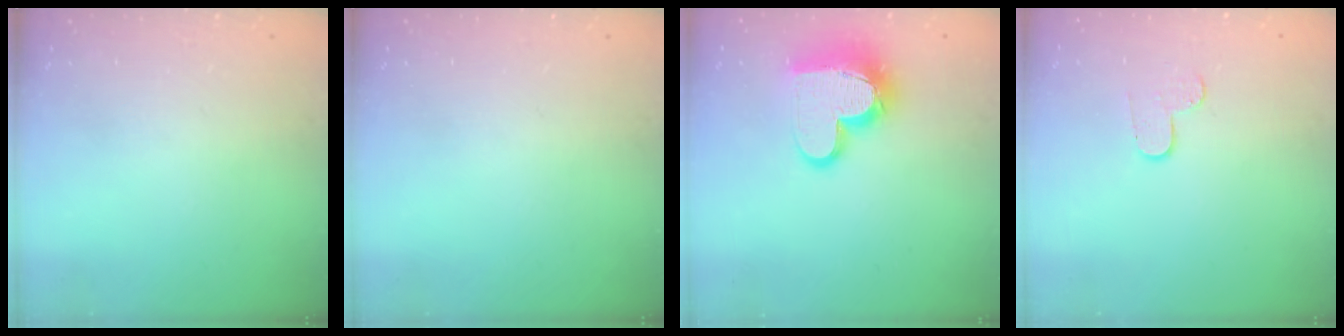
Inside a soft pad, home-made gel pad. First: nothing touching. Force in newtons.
{"total": 0.0}
{"total": 14.7, "press": 14.6, "slide": 1.2}
{"total": 6.2, "press": 6.2, "slide": 0.6}